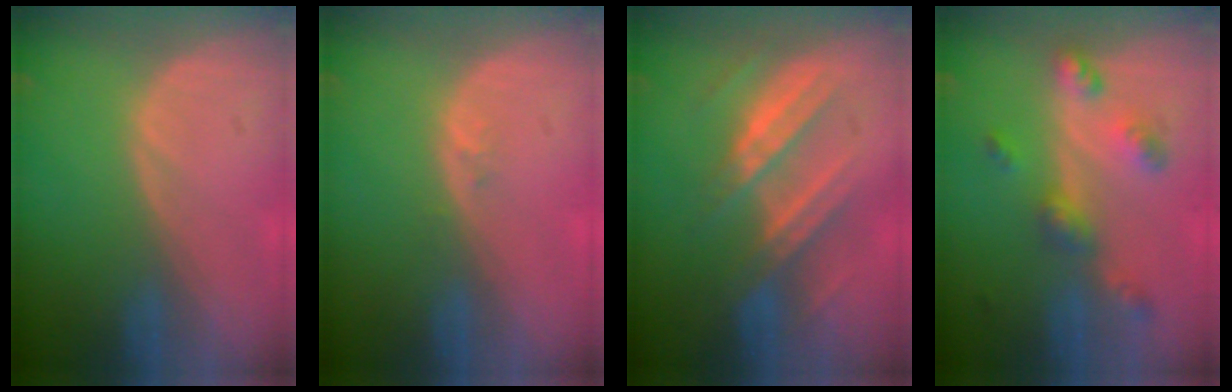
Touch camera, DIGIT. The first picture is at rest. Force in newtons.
{"total": 0.8, "press": 0.6, "slide": 0.5}
{"total": 7.4, "press": 7.3, "slide": 0.9}
{"total": 6.6, "press": 5.9, "slide": 3.1}